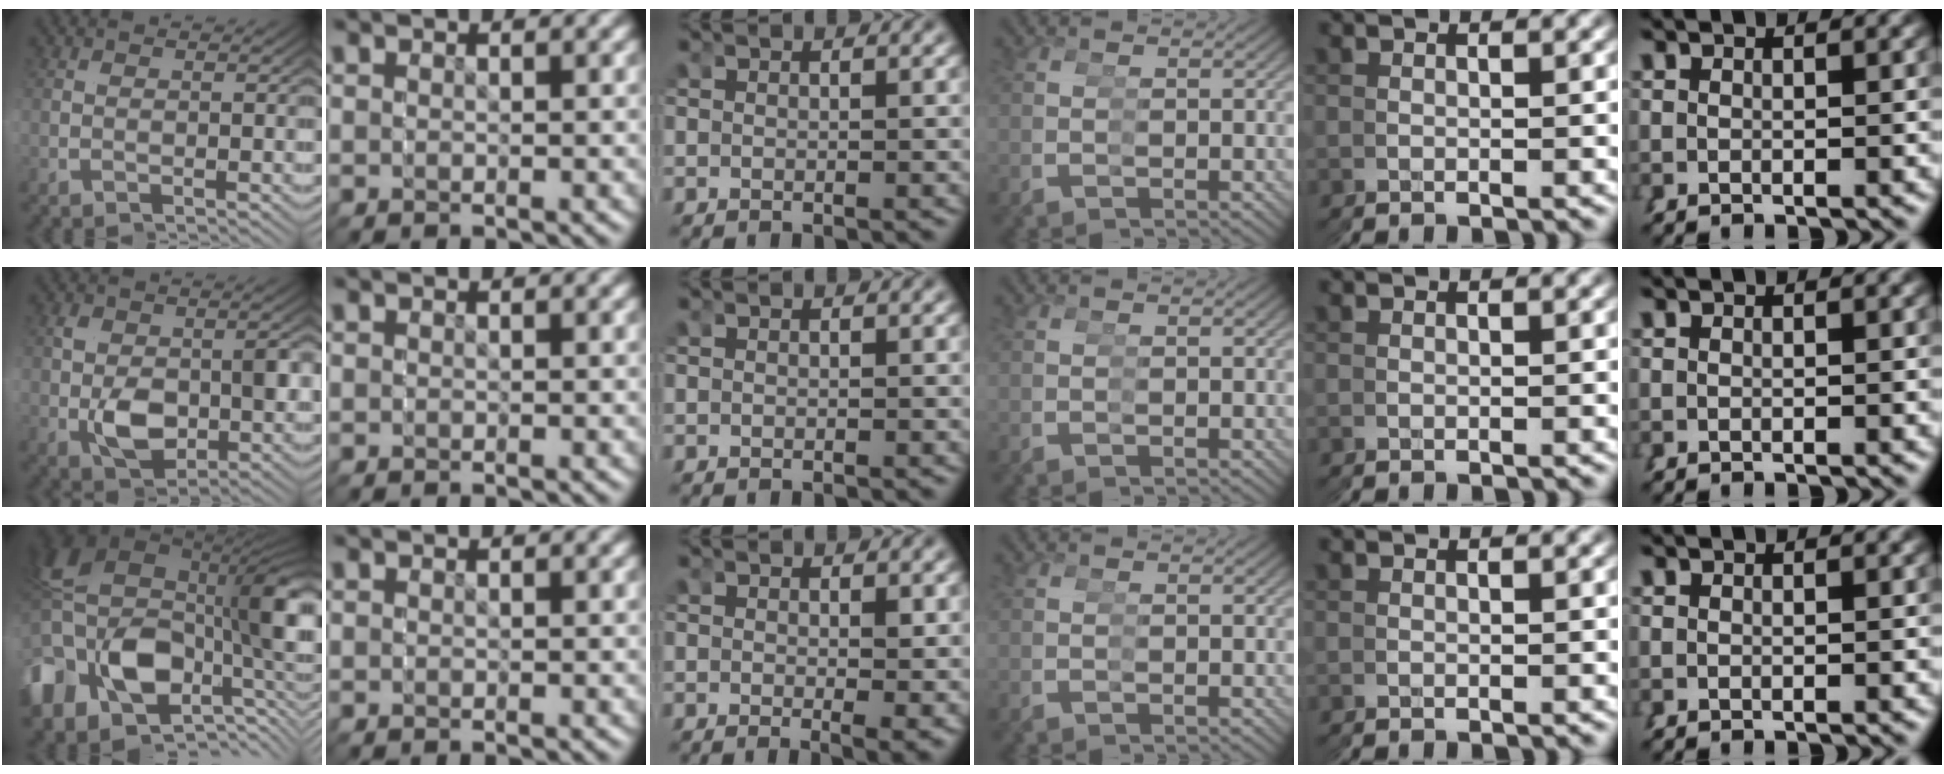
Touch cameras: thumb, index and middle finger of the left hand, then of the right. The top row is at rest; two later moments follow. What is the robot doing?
{"motion": "grasp_and_lifting", "object": "stress ball aka squeeze ball"}